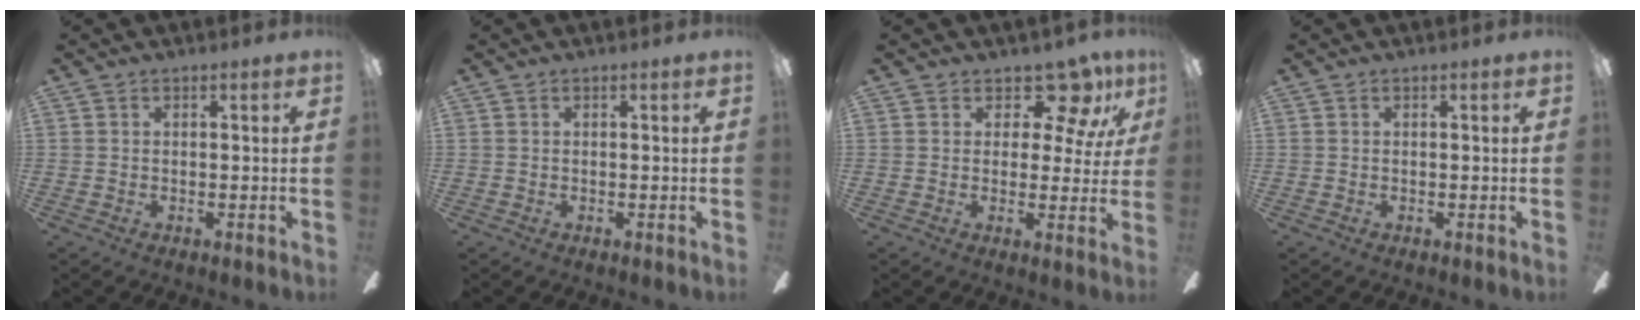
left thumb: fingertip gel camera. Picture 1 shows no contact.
{"total": 0.0}
{"total": 11.0, "force": [7.1, 5.9, 6.0], "torque": [-0.080, -0.044, 0.126]}
{"total": 0.0}